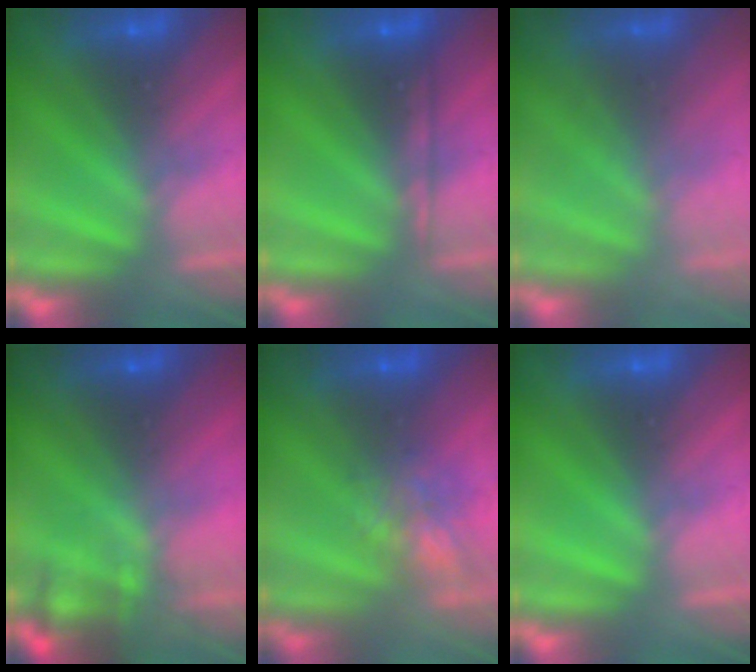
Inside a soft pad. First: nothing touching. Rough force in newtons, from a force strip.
{"total": 2.1}
{"total": 2.3}
{"total": 6.9}
{"total": 5.4}
{"total": 0.0}